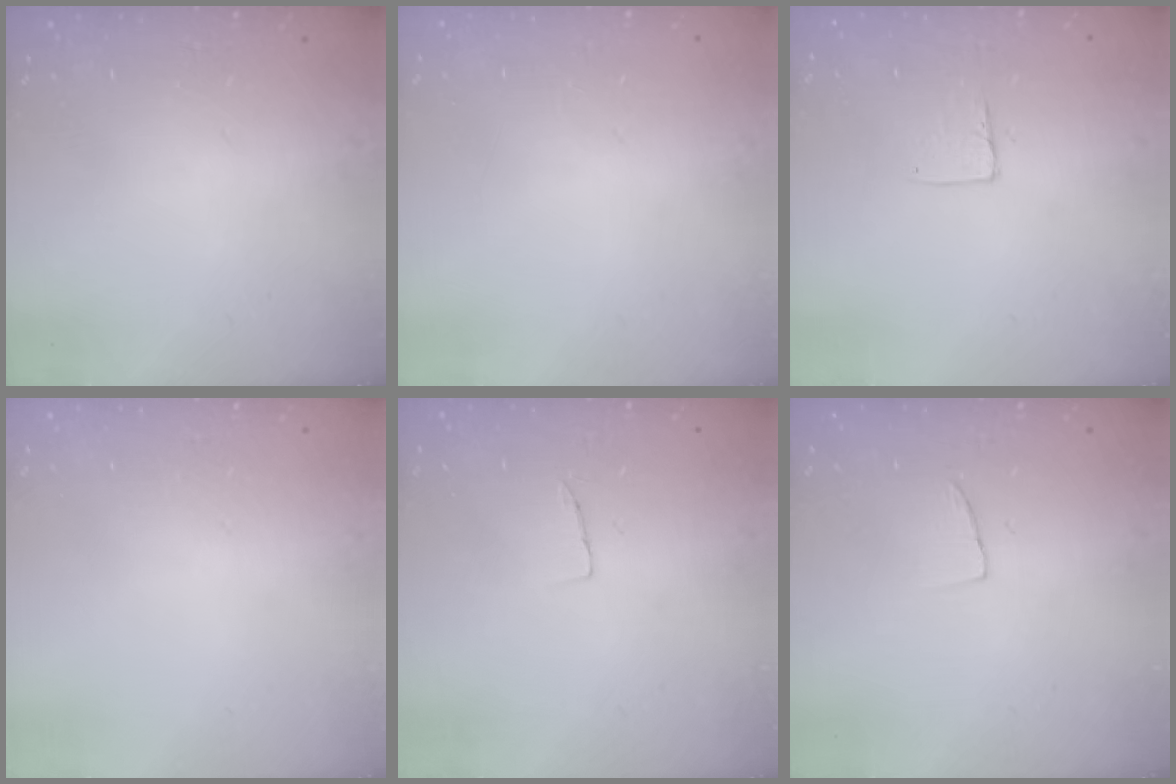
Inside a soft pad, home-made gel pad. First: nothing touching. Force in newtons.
{"total": 0.0}
{"total": 3.6, "press": 3.6, "slide": 0.3}
{"total": 0.0}
{"total": 3.1, "press": 3.1, "slide": 0.1}
{"total": 3.3, "press": 3.3, "slide": 0.2}